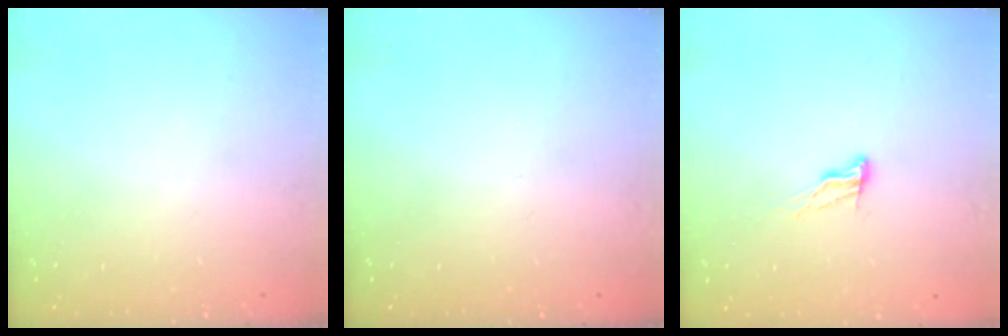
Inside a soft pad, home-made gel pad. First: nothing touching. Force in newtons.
{"total": 0.0}
{"total": 5.1, "press": 5.1, "slide": 0.5}